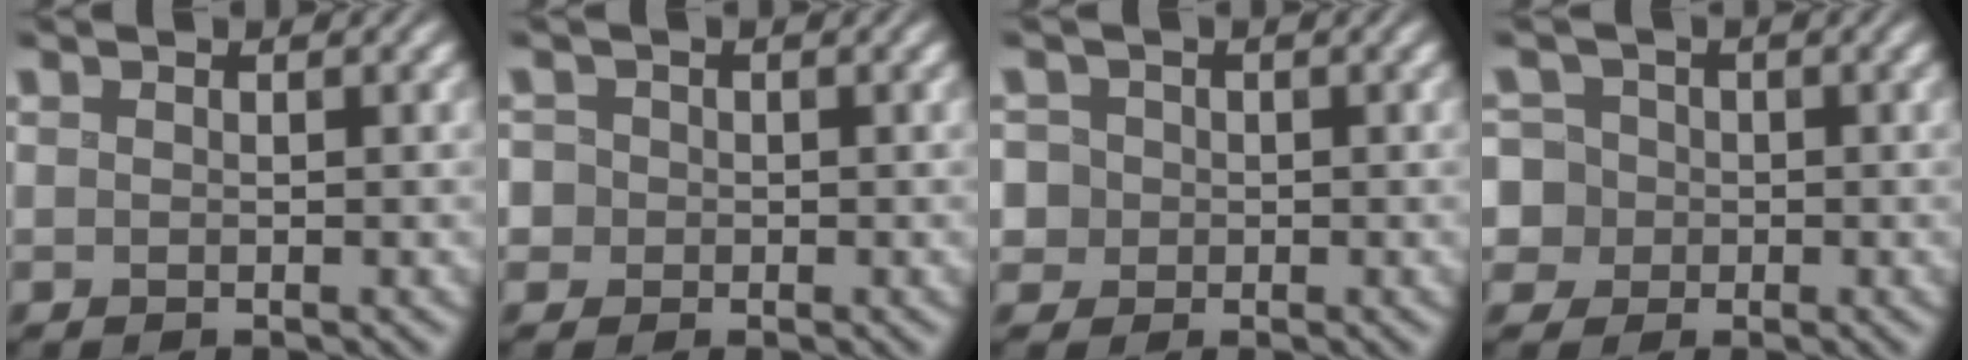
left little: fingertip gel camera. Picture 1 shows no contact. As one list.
[{"total": 4.2, "force": [0.2, 3.9, 1.3], "torque": [-0.028, 0.031, -0.018]}, {"total": 5.2, "force": [0.6, 4.9, 1.7], "torque": [-0.037, 0.031, -0.015]}, {"total": 7.0, "force": [-0.7, 6.7, 2.0], "torque": [-0.054, 0.020, -0.038]}]